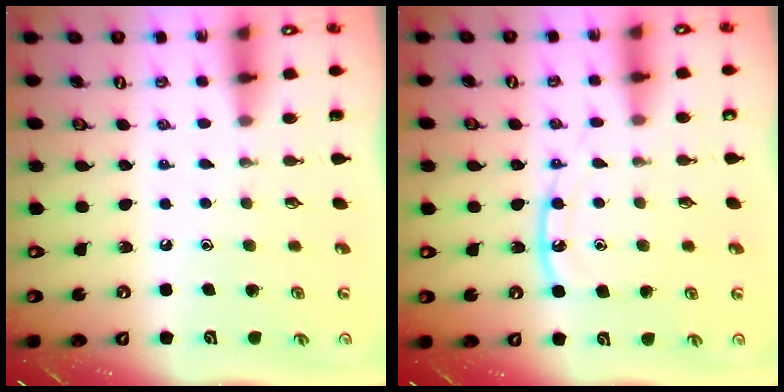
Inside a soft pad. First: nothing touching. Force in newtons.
{"total": 9.9, "press": 9.8, "slide": 0.8}